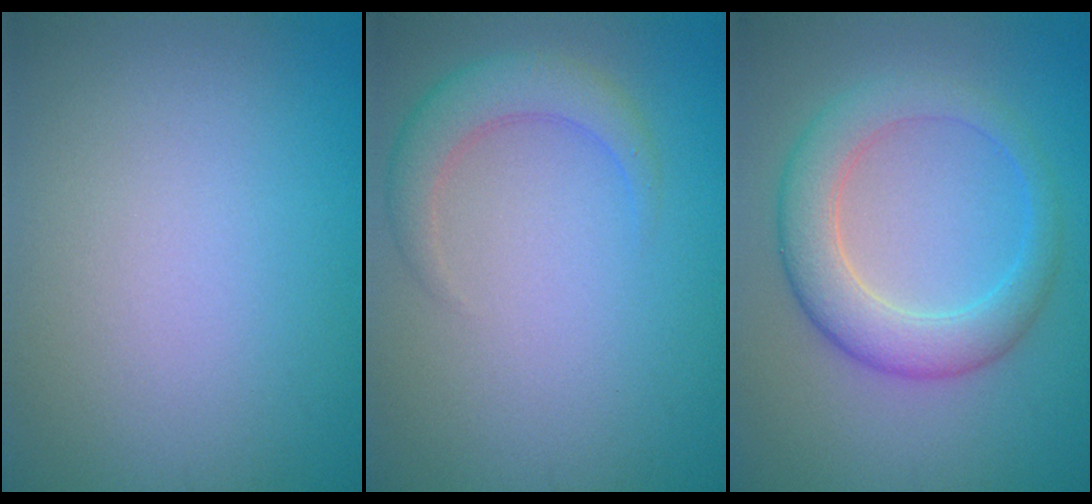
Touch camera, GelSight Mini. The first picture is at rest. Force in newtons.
{"total": 3.0, "press": 3.0, "slide": 0.3}
{"total": 5.1, "press": 5.0, "slide": 0.4}